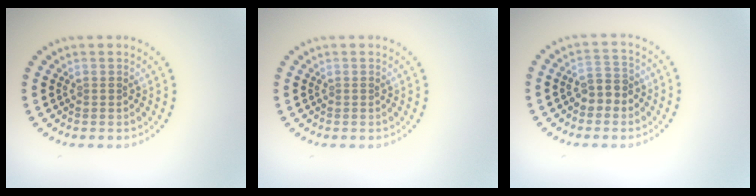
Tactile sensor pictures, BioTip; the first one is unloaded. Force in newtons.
{"total": 0.0}
{"total": 2.6, "press": 2.5, "slide": 0.7}